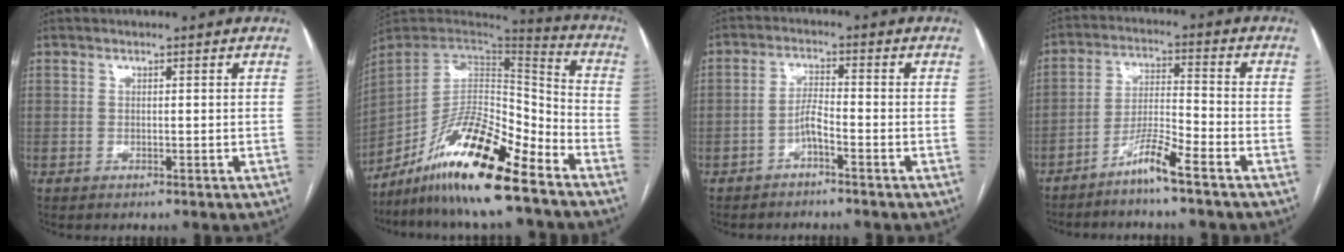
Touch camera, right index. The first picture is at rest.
{"total": 18.3, "force": [-12.8, 2.8, 12.8], "torque": [-0.243, -0.004, -0.228]}
{"total": 2.8, "force": [-1.8, 0.6, 2.1], "torque": [-0.039, 0.006, -0.034]}
{"total": 6.4, "force": [-4.8, -0.6, 4.2], "torque": [-0.081, -0.008, -0.098]}